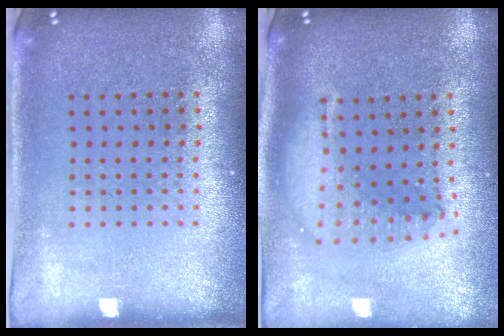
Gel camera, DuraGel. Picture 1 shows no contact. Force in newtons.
{"total": 2.0, "press": 1.6, "slide": 1.2}